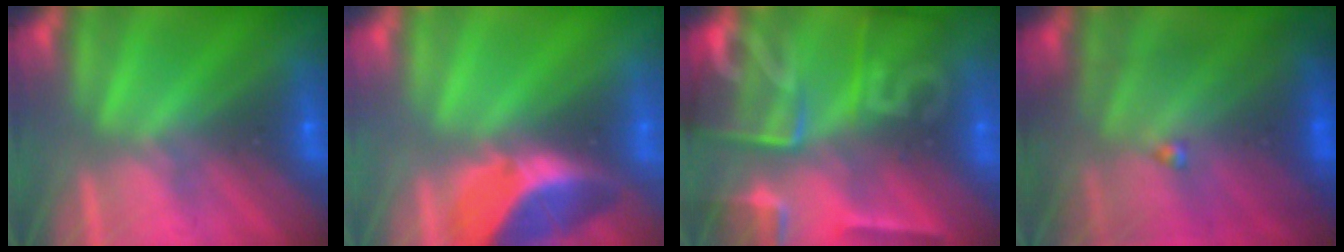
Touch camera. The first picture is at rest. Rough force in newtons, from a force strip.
{"total": 2.2}
{"total": 9.0}
{"total": 7.4}